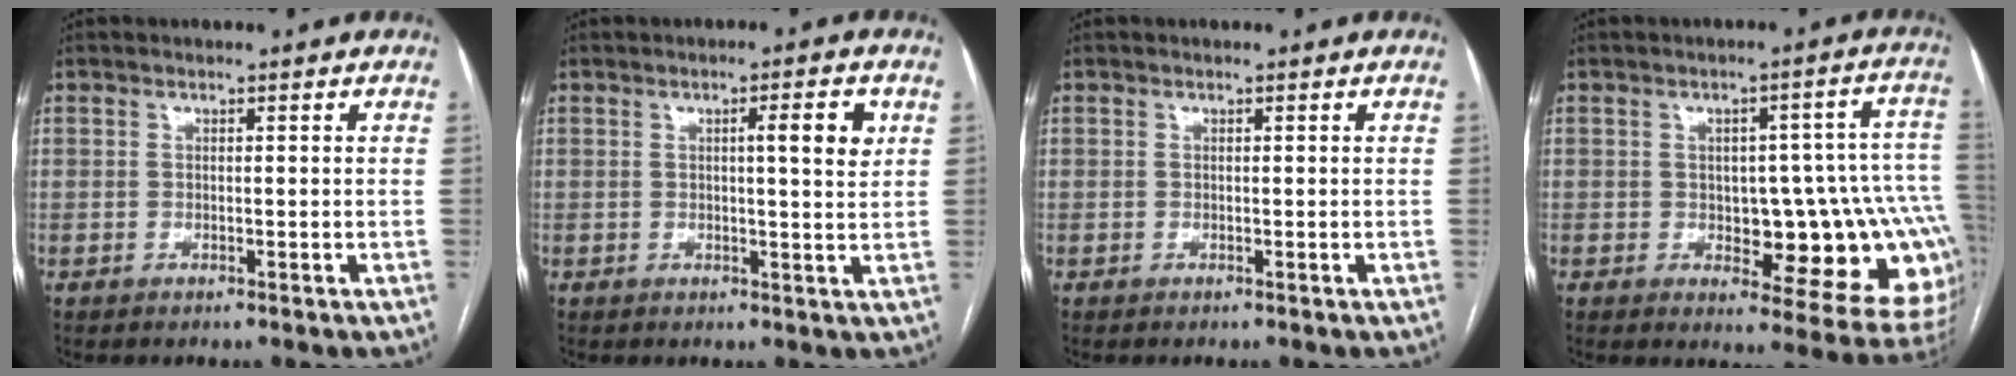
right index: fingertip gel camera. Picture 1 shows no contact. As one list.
[{"total": 4.5, "force": [1.4, 0.4, 4.3], "torque": [-0.061, 0.000, 0.018]}, {"total": 0.0}, {"total": 16.5, "force": [-2.5, 5.9, 15.3], "torque": [-0.107, 0.034, -0.011]}]